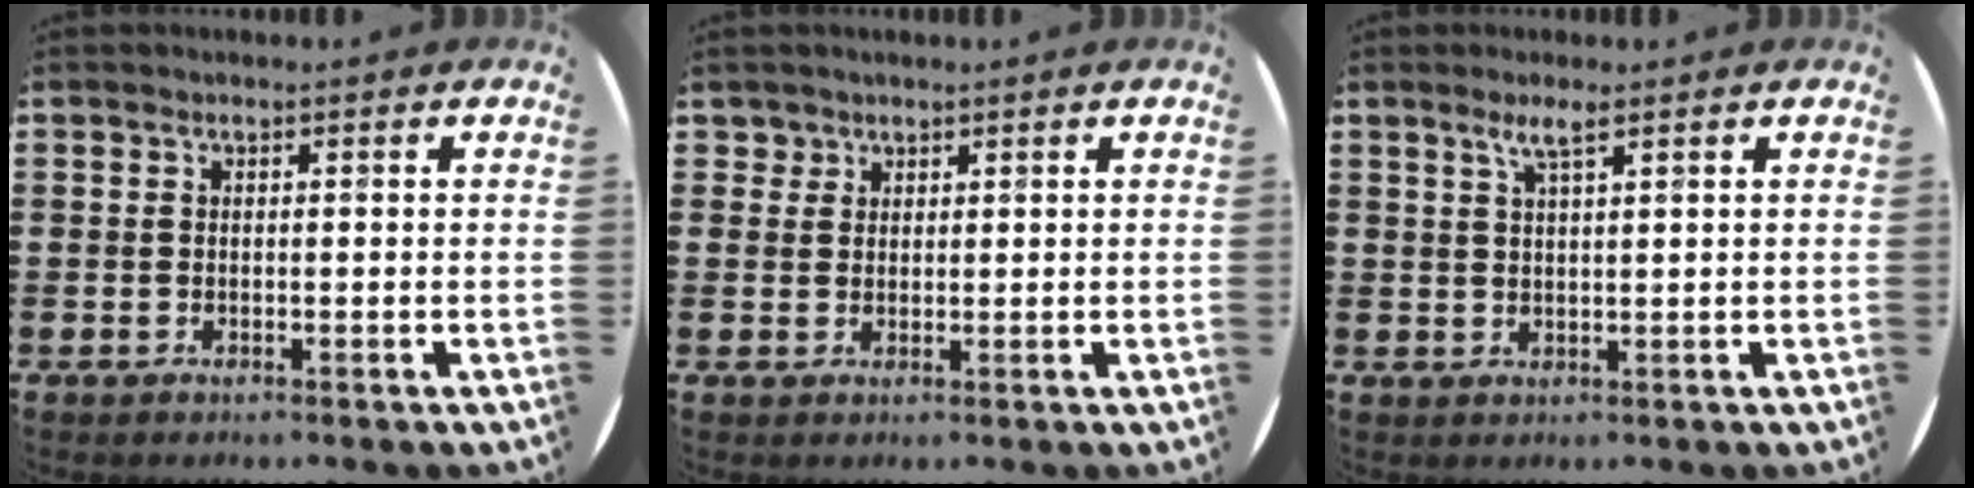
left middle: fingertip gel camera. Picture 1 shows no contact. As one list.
[{"total": 1.7, "force": [1.3, 1.0, 0.1], "torque": [0.012, -0.004, 0.023]}, {"total": 2.6, "force": [1.9, 0.2, 1.9], "torque": [-0.039, 0.002, 0.032]}]